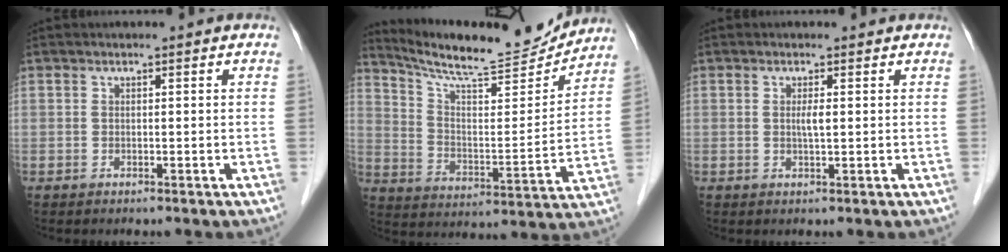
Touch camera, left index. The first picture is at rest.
{"total": 17.1, "force": [16.3, 0.8, 5.0], "torque": [-0.097, -0.030, 0.253]}
{"total": 1.5, "force": [0.4, 0.2, 1.4], "torque": [-0.031, 0.001, 0.006]}